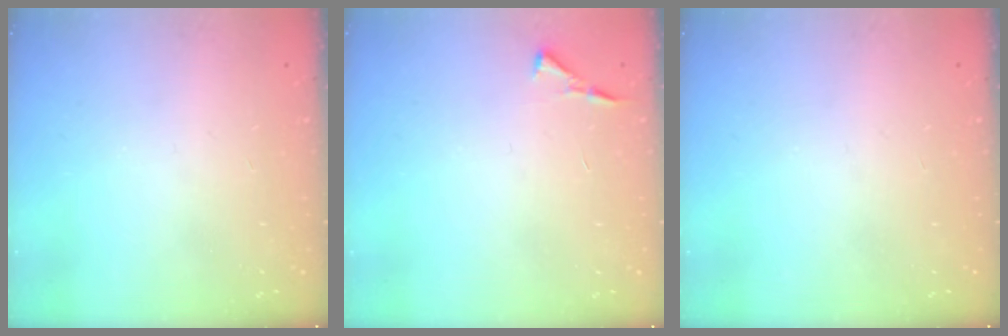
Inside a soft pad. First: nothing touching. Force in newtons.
{"total": 3.5, "press": 3.4, "slide": 0.5}
{"total": 0.0}